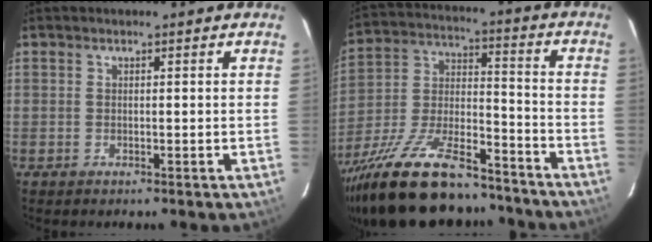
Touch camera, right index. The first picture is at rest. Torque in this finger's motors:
{"motor_torque": [1.14, -1.00, 1.05, 0.21]}